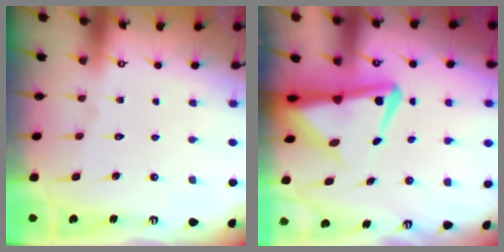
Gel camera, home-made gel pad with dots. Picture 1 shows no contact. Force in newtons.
{"total": 7.7, "press": 7.6, "slide": 1.3}